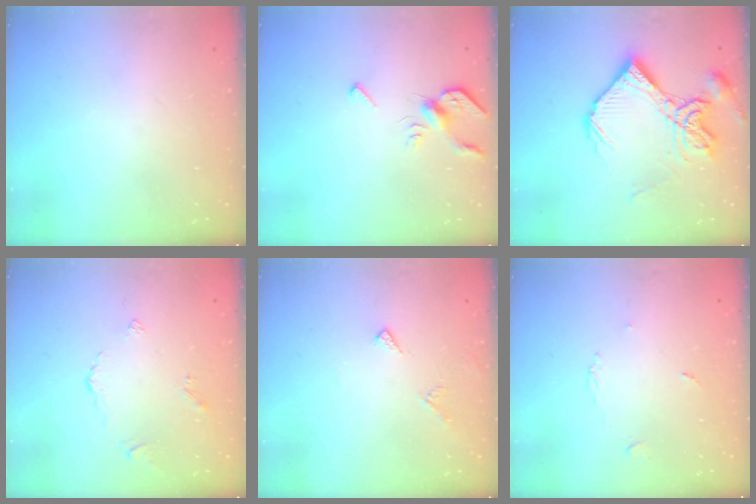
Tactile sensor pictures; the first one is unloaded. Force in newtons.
{"total": 5.5, "press": 5.4, "slide": 1.0}
{"total": 15.6, "press": 15.5, "slide": 1.8}
{"total": 2.6, "press": 2.6, "slide": 0.5}
{"total": 6.5, "press": 6.5, "slide": 0.7}
{"total": 3.1, "press": 3.1, "slide": 0.4}